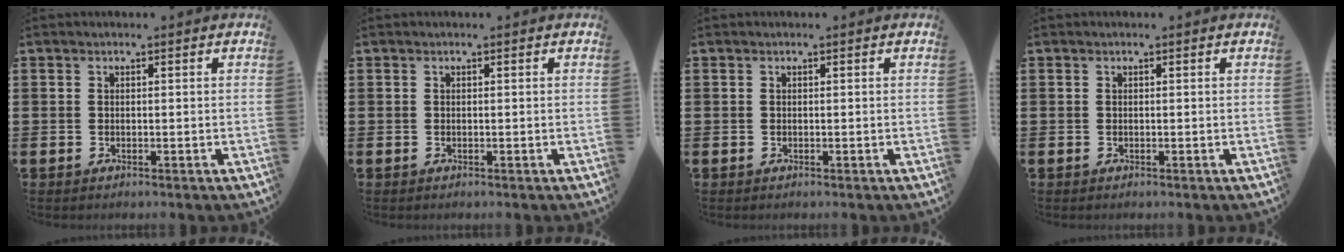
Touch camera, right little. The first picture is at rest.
{"total": 0.0}
{"total": 0.0}
{"total": 0.0}